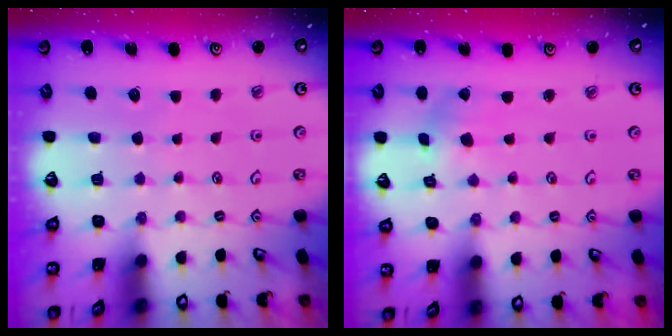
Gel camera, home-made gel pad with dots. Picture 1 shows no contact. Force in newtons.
{"total": 1.2, "press": 1.2, "slide": 0.2}